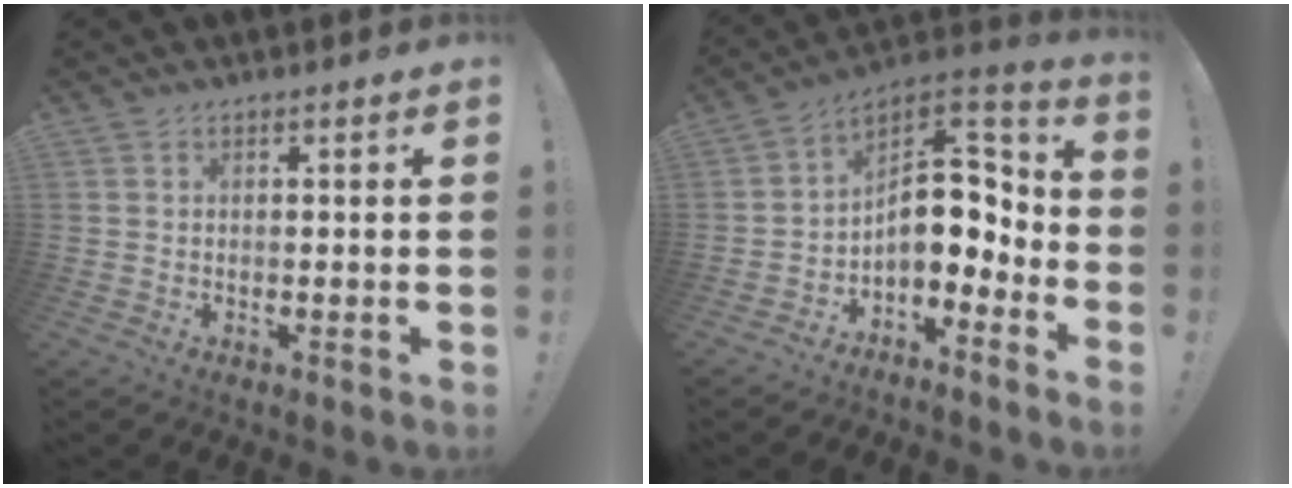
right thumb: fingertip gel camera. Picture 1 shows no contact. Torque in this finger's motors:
{"motor_torque": [2.26, 2.25, 1.36, -1.26, 0.53]}